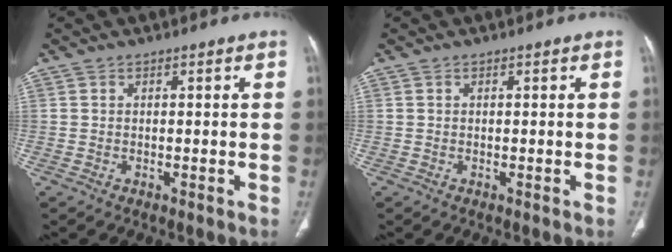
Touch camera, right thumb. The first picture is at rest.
{"total": 0.0}